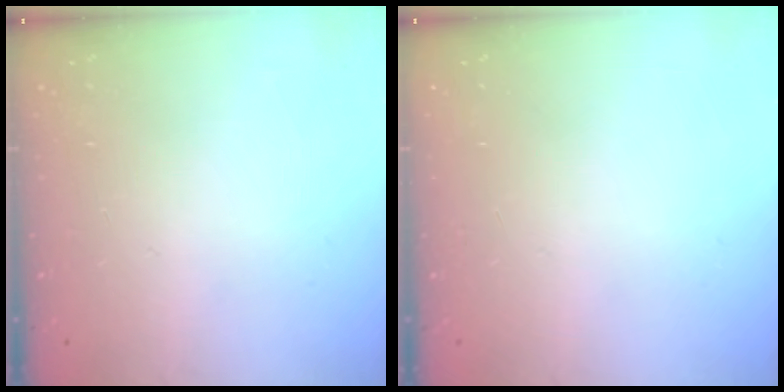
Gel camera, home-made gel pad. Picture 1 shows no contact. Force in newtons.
{"total": 0.0}